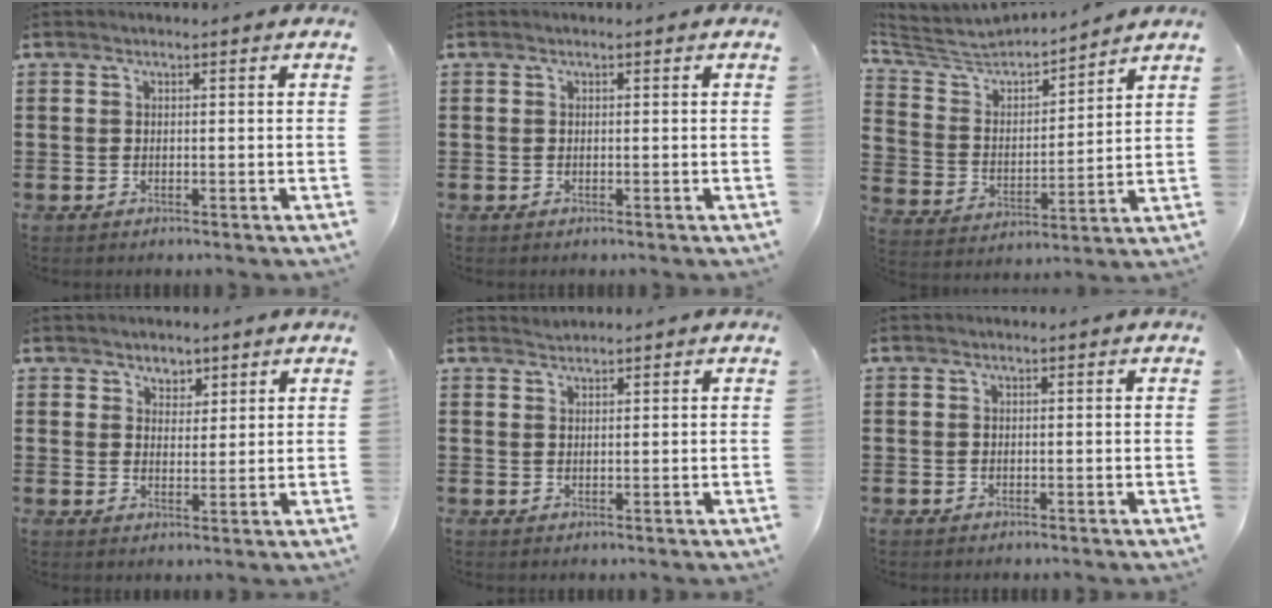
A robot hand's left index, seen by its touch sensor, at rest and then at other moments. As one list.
[{"total": 0.0}, {"total": 5.2, "force": [4.7, 2.1, 0.9], "torque": [-0.052, -0.037, 0.075]}, {"total": 2.8, "force": [1.9, 2.0, 0.2], "torque": [-0.007, 0.008, 0.033]}, {"total": 0.8, "force": [0.8, 0.0, 0.0], "torque": [0.000, -0.001, 0.016]}, {"total": 0.0}]